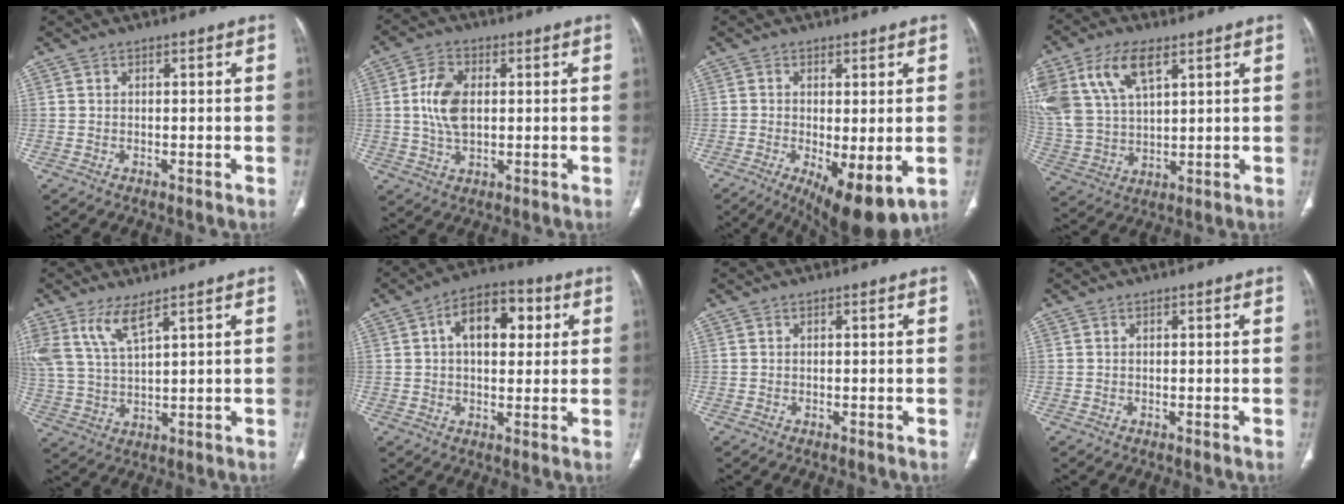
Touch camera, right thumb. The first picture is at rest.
{"total": 8.2, "force": [0.9, 4.9, 6.5], "torque": [-0.127, 0.001, 0.018]}
{"total": 11.8, "force": [-3.6, 4.3, 10.4], "torque": [-0.160, -0.021, -0.043]}
{"total": 16.2, "force": [7.7, 8.6, 11.4], "torque": [-0.240, -0.010, 0.156]}
{"total": 7.7, "force": [4.9, 2.1, 5.5], "torque": [-0.125, -0.018, 0.112]}
{"total": 11.9, "force": [3.2, 6.8, 9.2], "torque": [-0.114, 0.015, 0.044]}
{"total": 0.0}
{"total": 0.0}